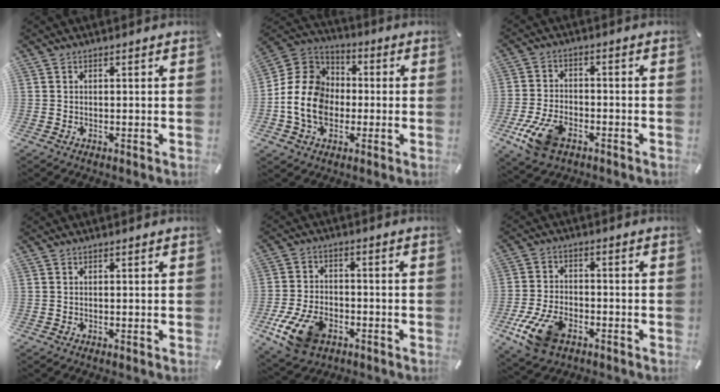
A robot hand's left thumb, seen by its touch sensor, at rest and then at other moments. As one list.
[{"total": 13.8, "force": [-3.1, 11.9, 6.3], "torque": [-0.148, 0.029, -0.059]}, {"total": 9.8, "force": [-4.9, 5.7, 6.3], "torque": [-0.138, 0.013, -0.088]}, {"total": 0.0}, {"total": 11.8, "force": [-5.6, 7.5, 7.3], "torque": [-0.154, 0.024, -0.097]}, {"total": 11.0, "force": [-5.5, 6.5, 7.0], "torque": [-0.151, 0.018, -0.097]}]